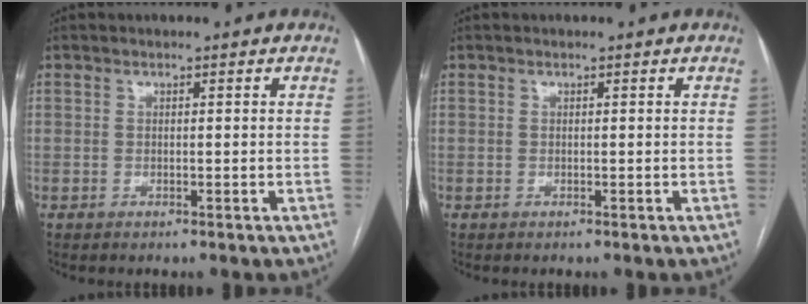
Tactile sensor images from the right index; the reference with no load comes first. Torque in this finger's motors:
{"motor_torque": [0.32, 0.23, -0.03, 0.00]}